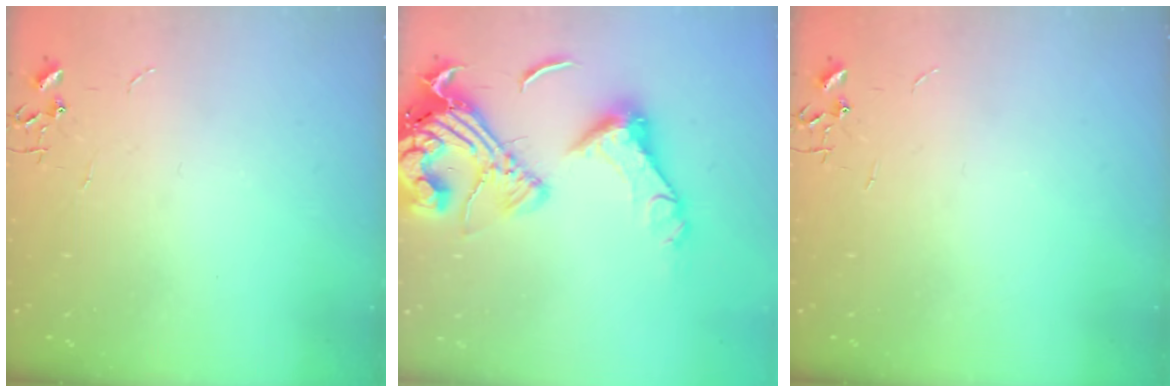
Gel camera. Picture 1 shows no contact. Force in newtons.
{"total": 22.1, "press": 22.0, "slide": 2.5}
{"total": 0.0}